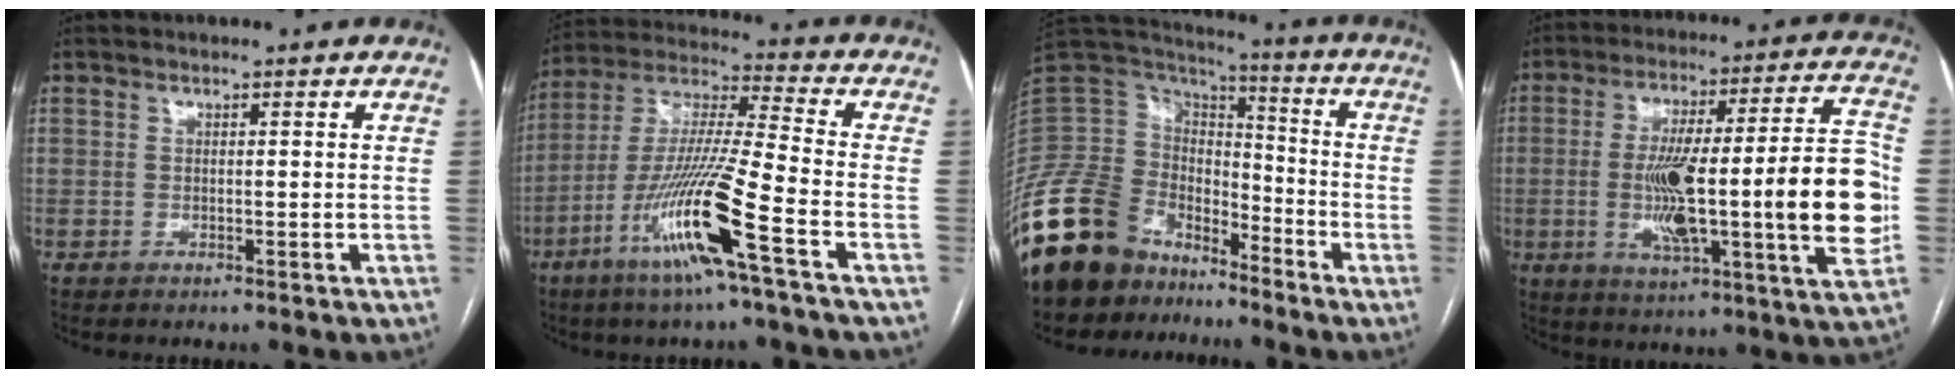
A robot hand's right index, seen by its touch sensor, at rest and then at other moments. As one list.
[{"total": 16.2, "force": [-7.5, -0.8, 14.3], "torque": [-0.291, -0.020, -0.146]}, {"total": 18.6, "force": [-13.2, 11.1, 7.0], "torque": [-0.153, 0.054, -0.241]}, {"total": 24.6, "force": [-2.4, 2.5, 24.3], "torque": [-0.331, 0.017, -0.037]}]